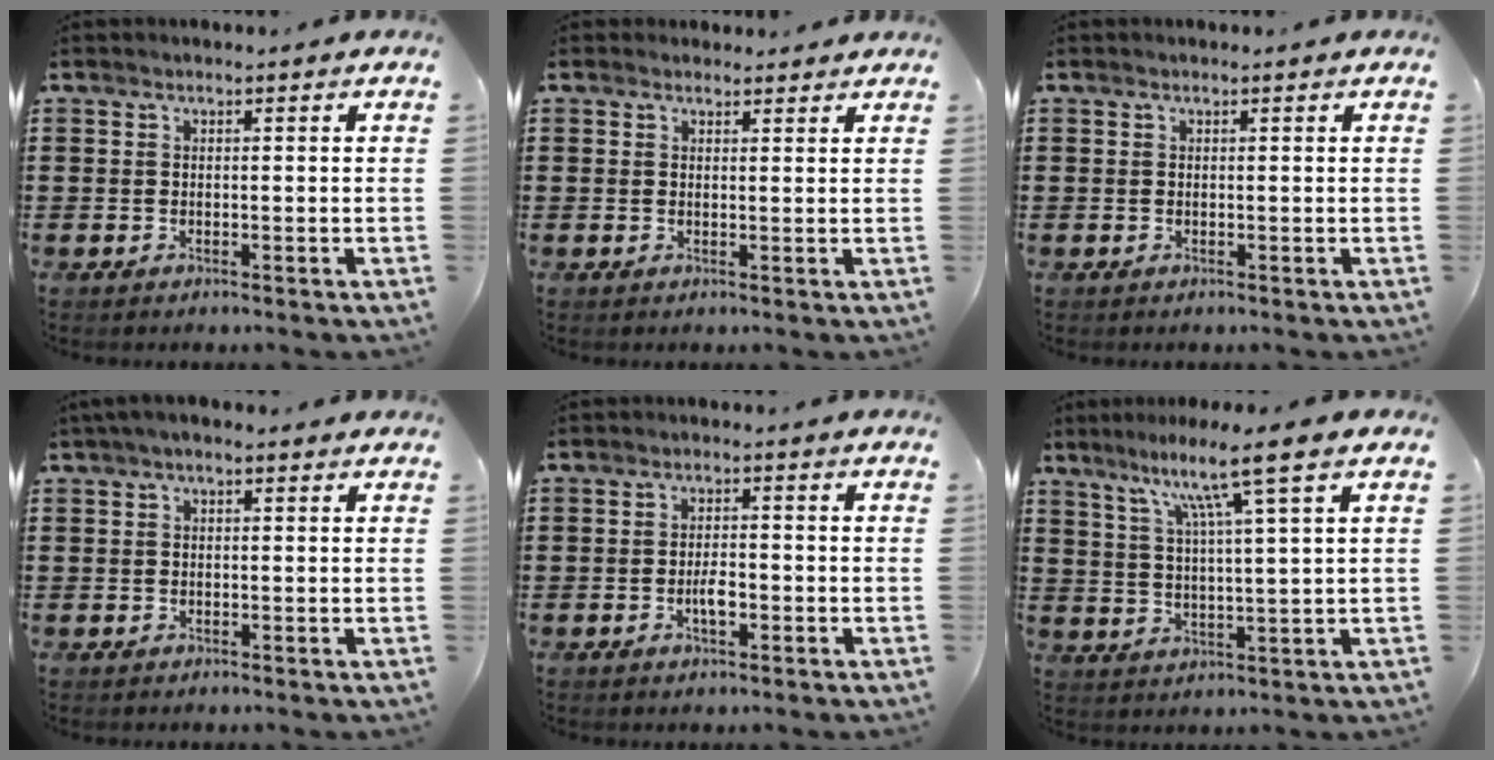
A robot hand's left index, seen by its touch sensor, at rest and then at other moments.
{"total": 1.5, "force": [1.4, 0.5, 0.1], "torque": [-0.004, 0.005, 0.028]}
{"total": 0.0}
{"total": 1.4, "force": [0.2, 1.0, 0.9], "torque": [-0.020, 0.007, 0.002]}
{"total": 3.0, "force": [-1.0, 1.1, 2.6], "torque": [-0.047, 0.004, -0.019]}
{"total": 8.9, "force": [5.7, -0.6, 6.8], "torque": [-0.140, -0.013, 0.091]}